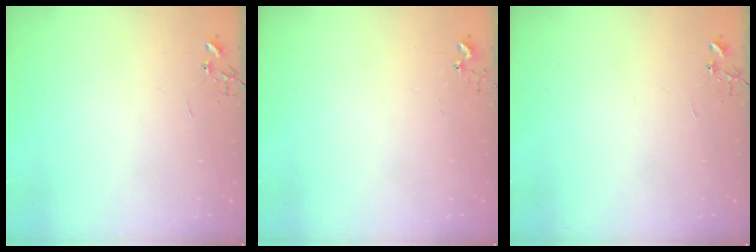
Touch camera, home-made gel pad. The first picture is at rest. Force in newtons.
{"total": 3.7, "press": 3.7, "slide": 0.2}
{"total": 0.0}